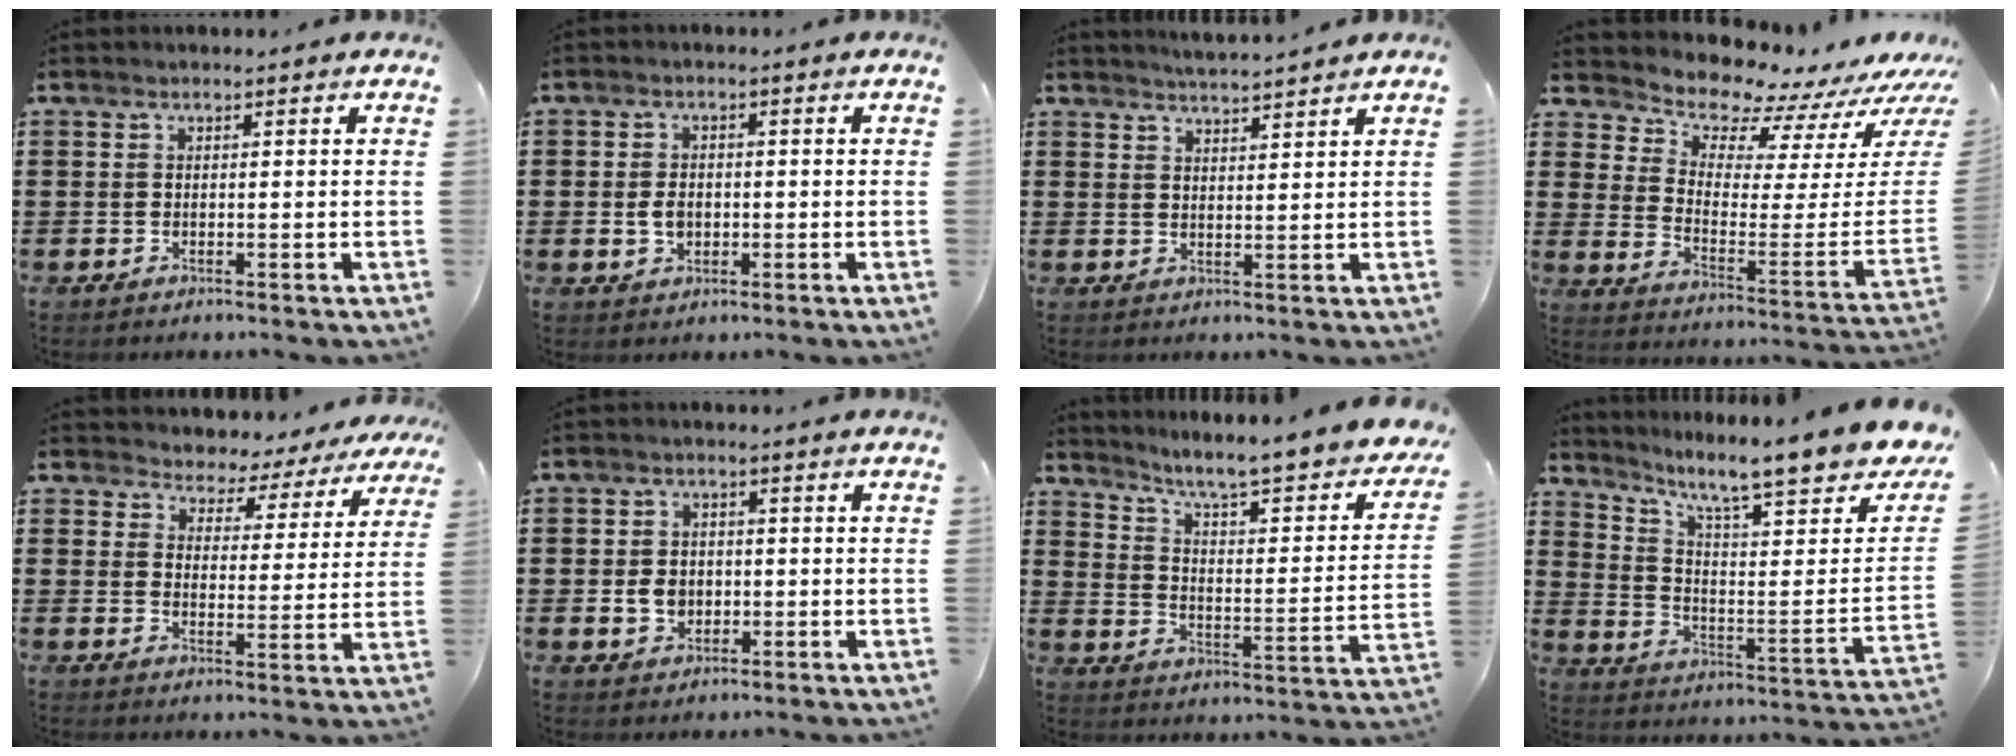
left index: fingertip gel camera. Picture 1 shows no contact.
{"total": 2.7, "force": [-0.2, 1.9, 1.9], "torque": [-0.040, 0.004, -0.004]}
{"total": 2.8, "force": [2.7, -0.5, 0.0], "torque": [-0.008, -0.011, 0.051]}
{"total": 8.0, "force": [7.8, 1.4, 0.5], "torque": [-0.036, -0.088, 0.131]}
{"total": 3.5, "force": [3.3, 1.0, -0.5], "torque": [-0.017, -0.024, 0.052]}
{"total": 3.7, "force": [-0.4, 3.0, 2.2], "torque": [-0.039, 0.002, -0.011]}
{"total": 6.0, "force": [5.0, -0.5, 3.3], "torque": [-0.078, -0.051, 0.072]}
{"total": 10.2, "force": [8.0, 0.9, 6.3], "torque": [-0.123, -0.069, 0.123]}